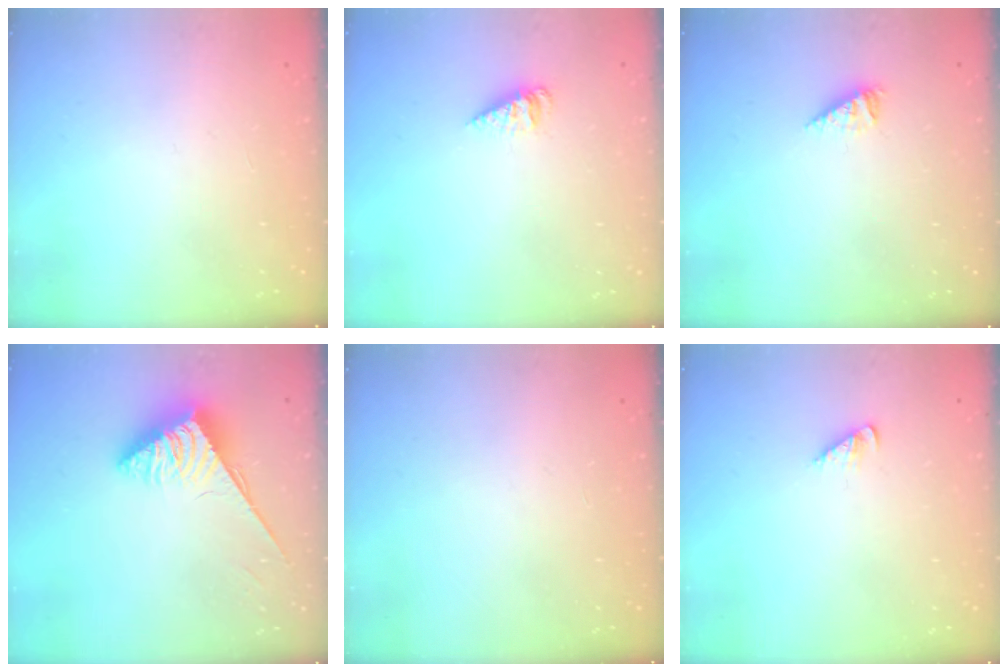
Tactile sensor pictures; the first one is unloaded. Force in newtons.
{"total": 3.0, "press": 2.9, "slide": 0.2}
{"total": 3.2, "press": 3.2, "slide": 0.2}
{"total": 3.8, "press": 3.7, "slide": 0.6}
{"total": 0.0}
{"total": 1.6, "press": 1.6, "slide": 0.3}